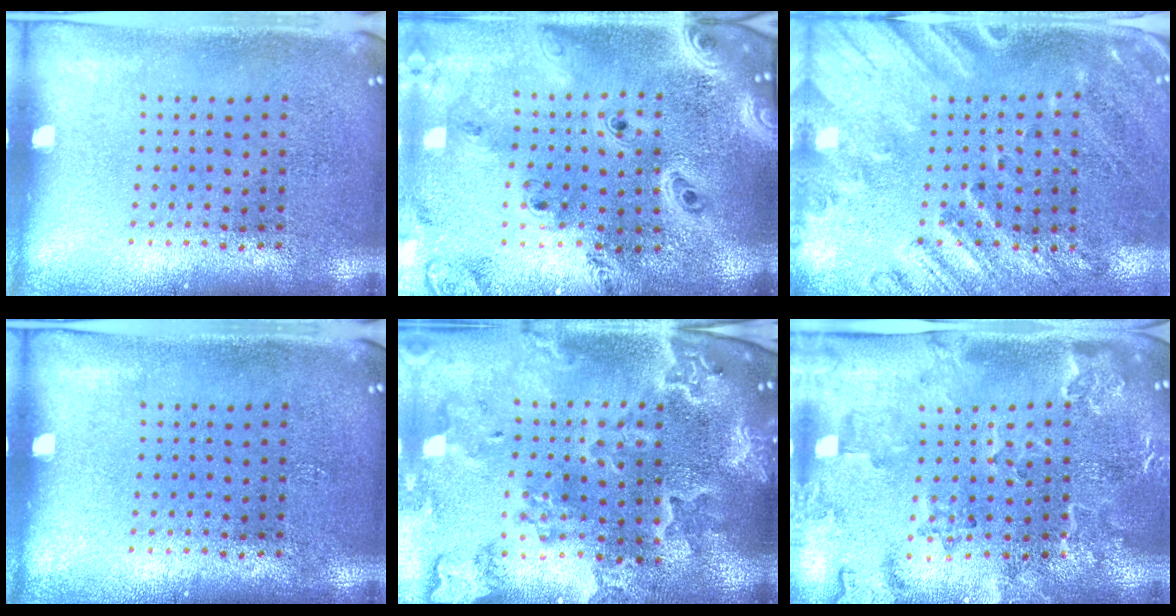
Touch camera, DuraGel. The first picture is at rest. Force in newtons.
{"total": 4.0, "press": 3.1, "slide": 2.6}
{"total": 2.4, "press": 2.0, "slide": 1.5}
{"total": 0.0}
{"total": 3.2, "press": 3.0, "slide": 1.3}
{"total": 2.4, "press": 2.2, "slide": 0.8}